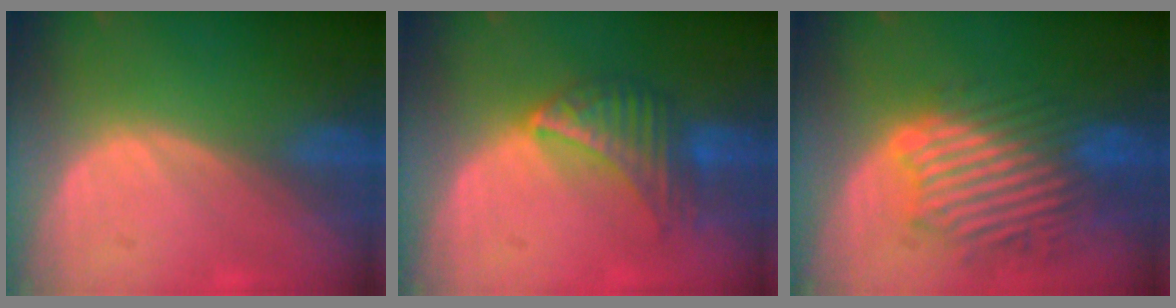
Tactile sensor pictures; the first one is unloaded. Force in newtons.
{"total": 6.6, "press": 6.5, "slide": 1.0}
{"total": 10.5, "press": 10.0, "slide": 3.2}